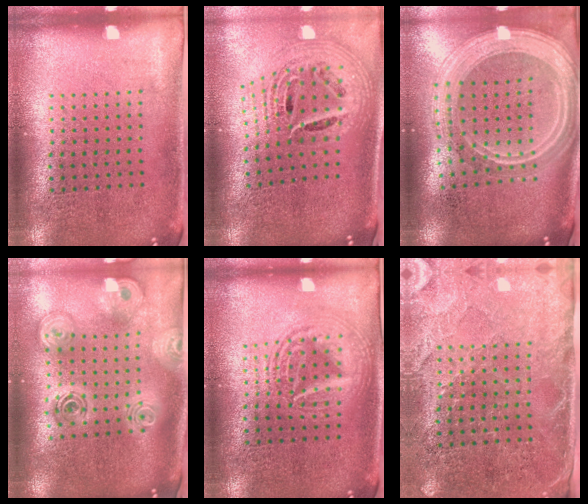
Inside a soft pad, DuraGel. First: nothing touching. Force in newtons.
{"total": 2.6, "press": 1.8, "slide": 1.9}
{"total": 3.0, "press": 2.4, "slide": 1.7}
{"total": 2.6, "press": 1.9, "slide": 1.8}
{"total": 2.9, "press": 2.8, "slide": 0.4}
{"total": 2.8, "press": 2.6, "slide": 1.1}